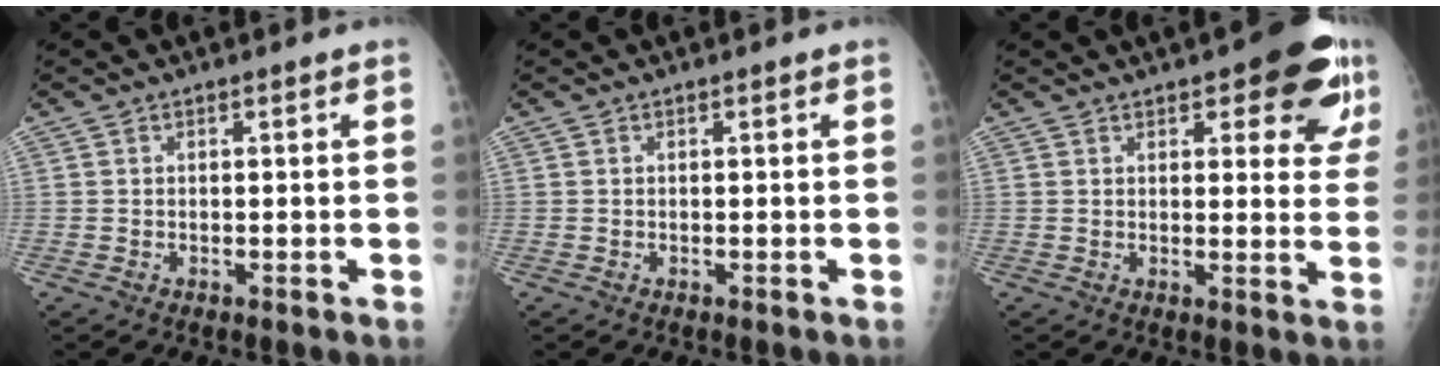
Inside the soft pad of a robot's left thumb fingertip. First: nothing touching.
{"total": 0.0}
{"total": 15.9, "force": [9.2, 5.3, 11.8], "torque": [-0.111, -0.043, 0.110]}